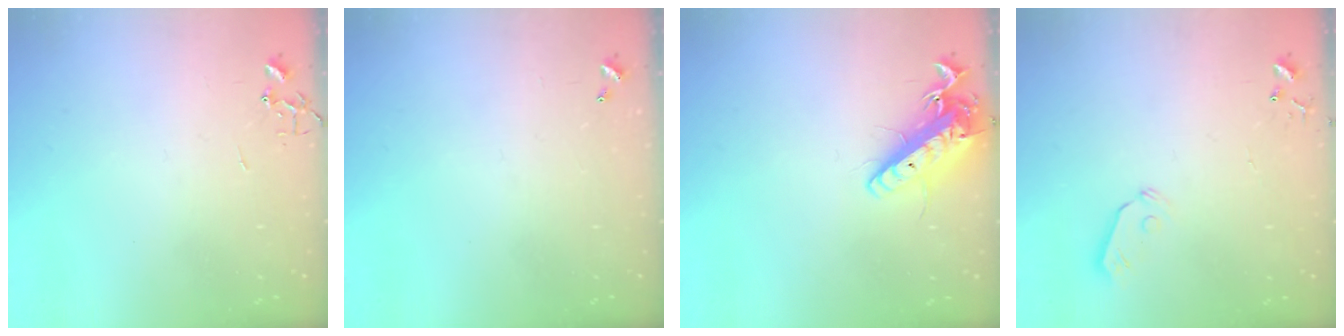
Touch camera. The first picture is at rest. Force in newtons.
{"total": 0.0}
{"total": 14.7, "press": 14.4, "slide": 2.8}
{"total": 5.5, "press": 5.4, "slide": 0.6}